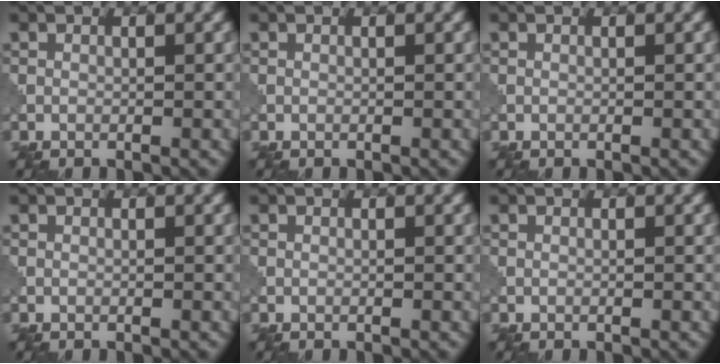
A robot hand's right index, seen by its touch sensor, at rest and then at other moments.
{"total": 0.0}
{"total": 0.0}
{"total": 0.0}
{"total": 0.0}
{"total": 0.0}